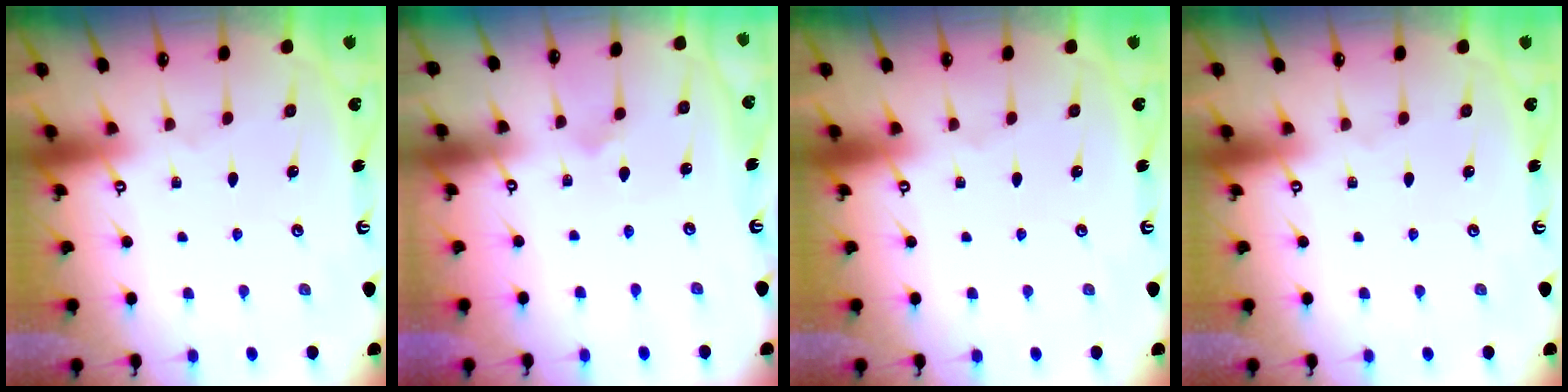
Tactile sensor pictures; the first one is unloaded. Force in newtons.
{"total": 1.9, "press": 1.9, "slide": 0.1}
{"total": 0.0}
{"total": 0.0}